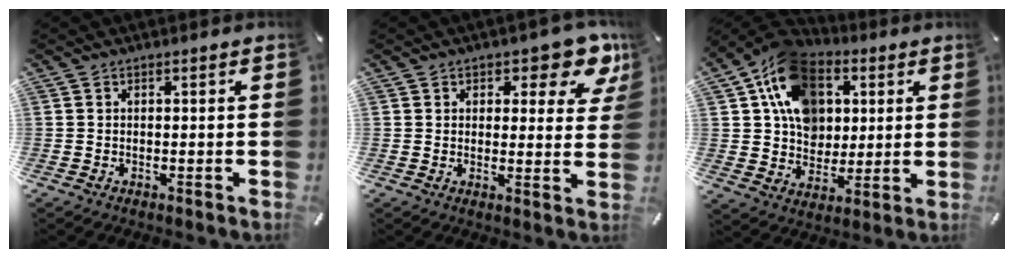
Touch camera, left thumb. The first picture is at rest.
{"total": 8.1, "force": [5.2, 4.3, 4.4], "torque": [-0.038, -0.034, 0.084]}
{"total": 15.4, "force": [5.0, 12.7, 7.3], "torque": [-0.136, -0.017, 0.098]}